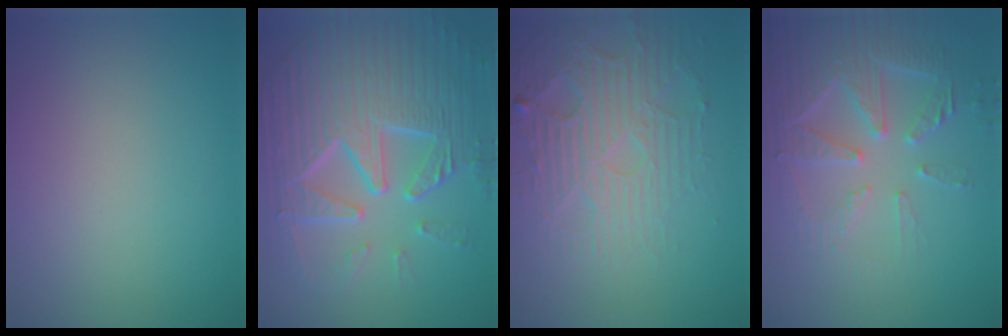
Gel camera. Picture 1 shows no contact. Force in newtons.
{"total": 9.7, "press": 6.6, "slide": 7.1}
{"total": 4.7, "press": 4.1, "slide": 2.3}
{"total": 4.8, "press": 4.6, "slide": 1.5}